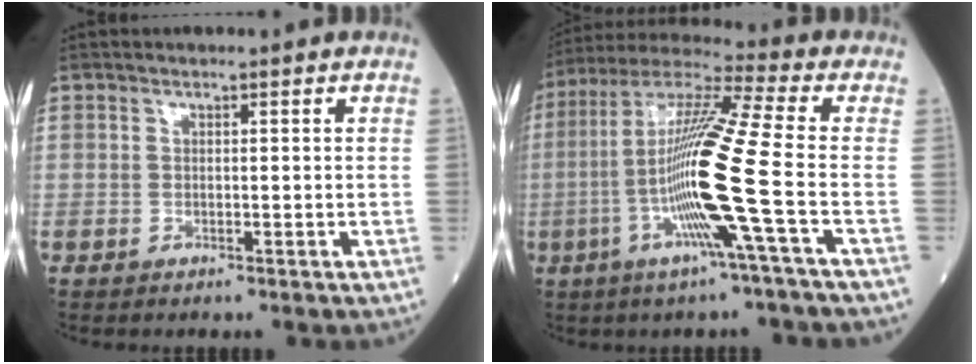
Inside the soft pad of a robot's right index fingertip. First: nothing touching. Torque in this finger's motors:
{"motor_torque": [1.62, -0.52, 1.05, 0.21]}